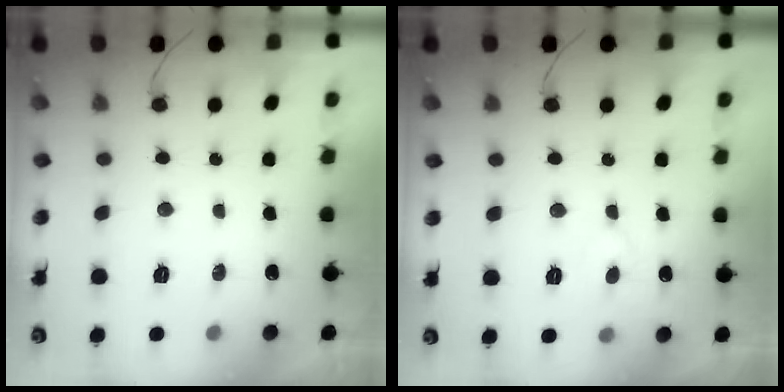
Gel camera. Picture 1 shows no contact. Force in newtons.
{"total": 4.6, "press": 4.6, "slide": 0.5}